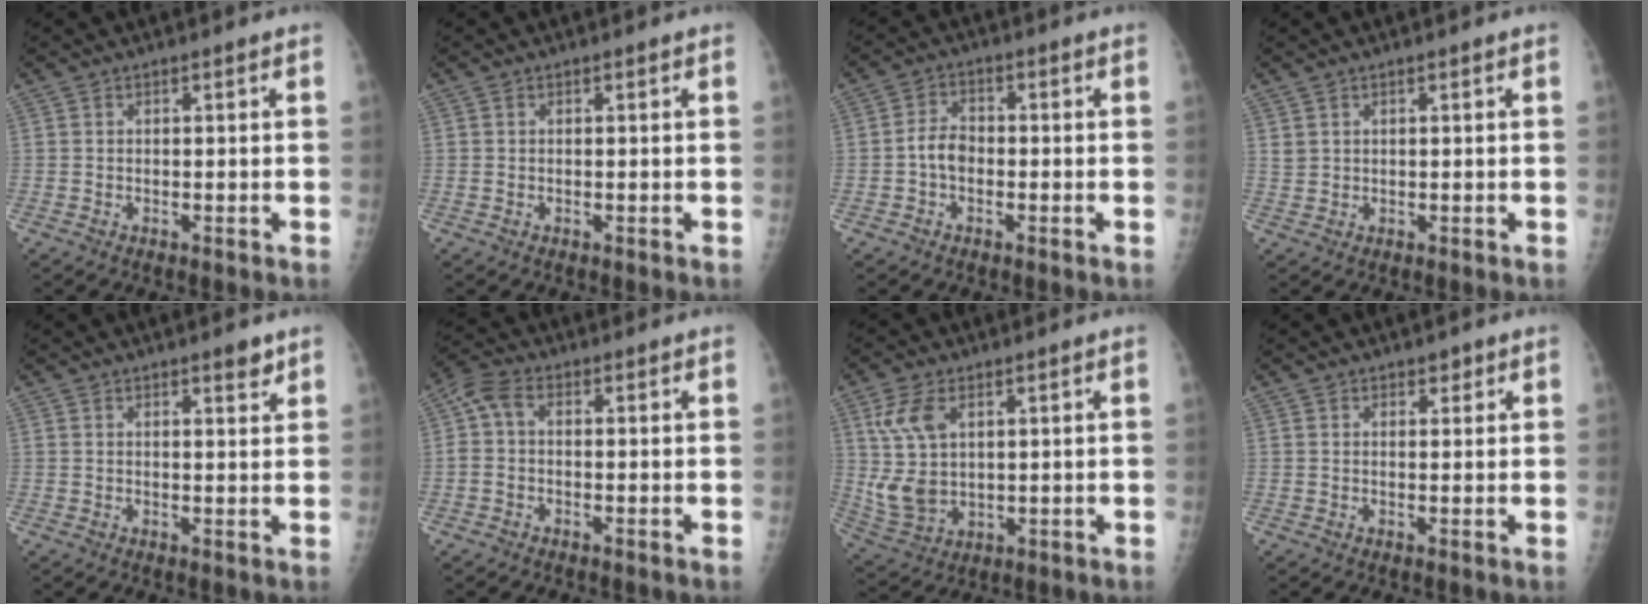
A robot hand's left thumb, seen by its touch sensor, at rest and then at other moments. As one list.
[{"total": 0.0}, {"total": 4.1, "force": [-1.1, 2.8, 2.7], "torque": [-0.039, 0.016, -0.026]}, {"total": 1.2, "force": [0.6, 1.0, 0.3], "torque": [0.007, -0.001, 0.012]}, {"total": 2.3, "force": [1.7, 0.6, 1.4], "torque": [-0.013, -0.011, 0.023]}, {"total": 4.7, "force": [0.1, 2.9, 3.7], "torque": [-0.081, 0.016, -0.007]}, {"total": 10.3, "force": [3.3, 6.2, 7.6], "torque": [-0.150, -0.012, 0.076]}, {"total": 1.5, "force": [1.0, 0.9, 0.6], "torque": [0.005, -0.004, 0.011]}]